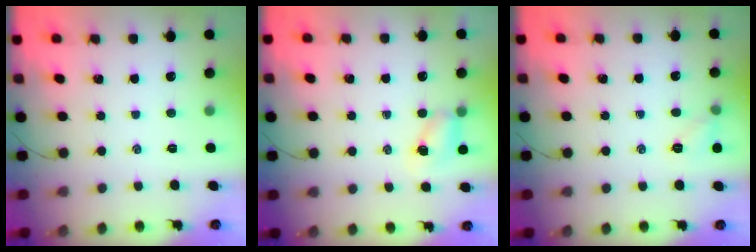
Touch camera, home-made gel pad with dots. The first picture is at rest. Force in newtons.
{"total": 4.4, "press": 4.3, "slide": 0.8}
{"total": 6.0, "press": 5.7, "slide": 1.8}